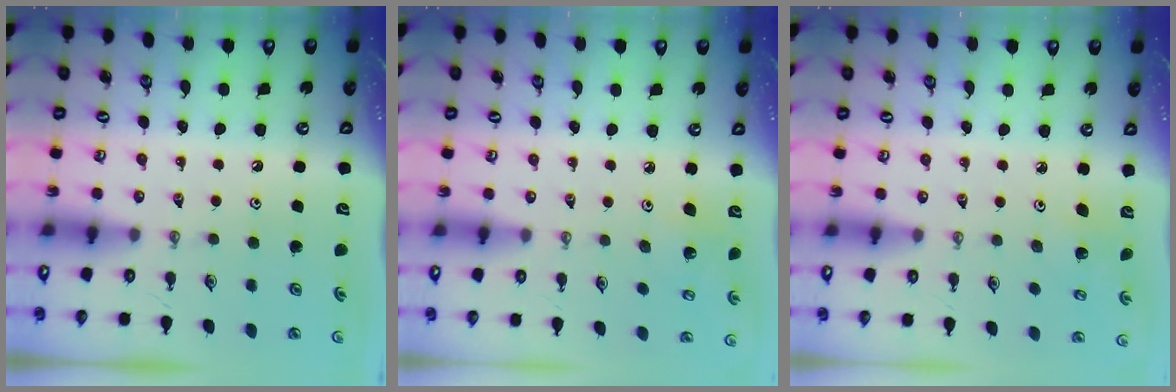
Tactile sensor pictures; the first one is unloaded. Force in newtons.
{"total": 4.1, "press": 3.7, "slide": 1.8}
{"total": 3.1, "press": 3.1, "slide": 0.3}